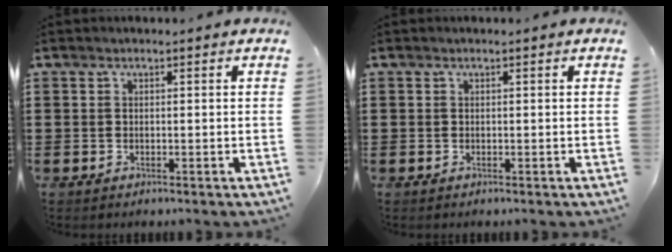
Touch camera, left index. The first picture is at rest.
{"total": 0.0}